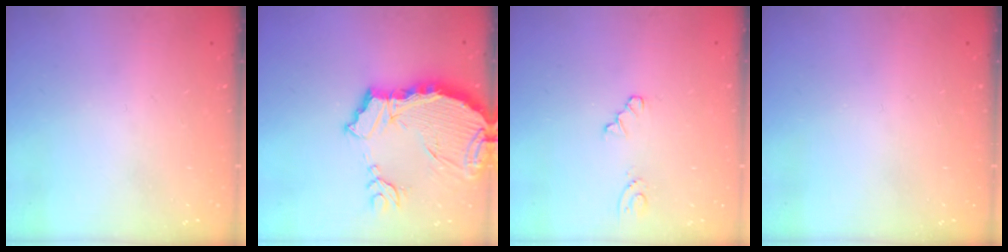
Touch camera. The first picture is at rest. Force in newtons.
{"total": 11.9, "press": 11.9, "slide": 1.3}
{"total": 2.1, "press": 2.1, "slide": 0.3}
{"total": 0.0}